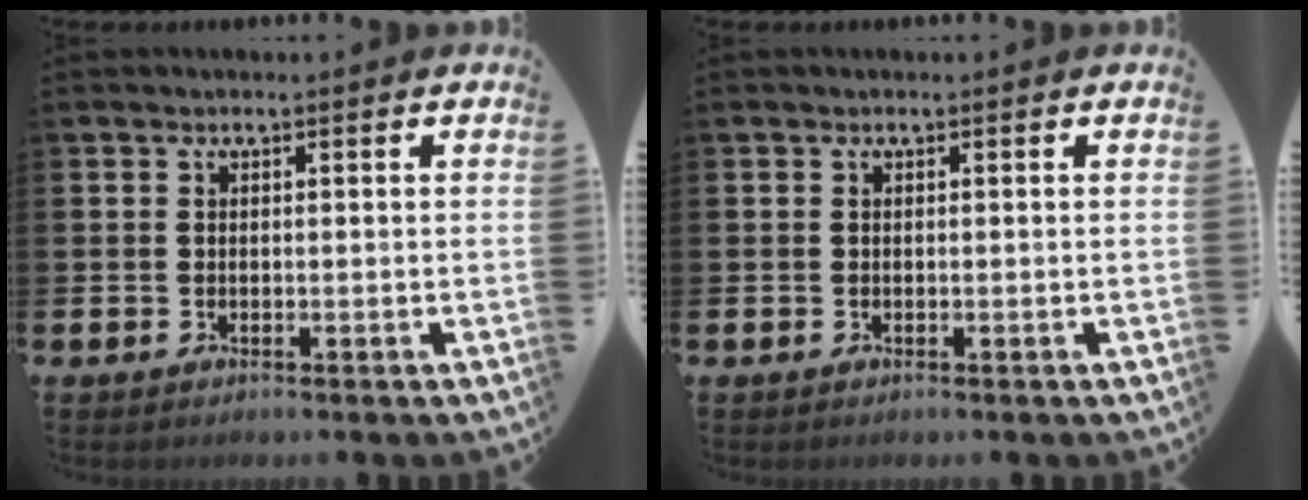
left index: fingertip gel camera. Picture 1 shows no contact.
{"total": 0.0}